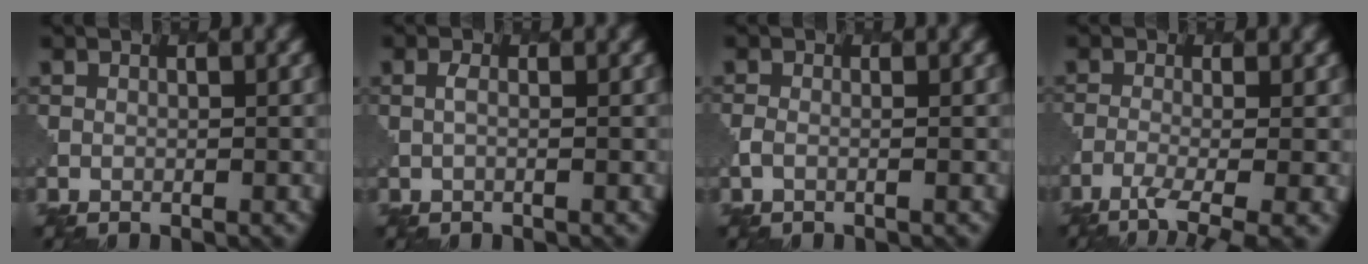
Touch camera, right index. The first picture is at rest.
{"total": 0.7, "force": [0.1, 0.1, 0.6], "torque": [-0.015, 0.001, 0.000]}
{"total": 0.7, "force": [-0.4, 0.3, 0.5], "torque": [-0.009, -0.001, -0.015]}
{"total": 4.1, "force": [-2.0, 1.1, 3.4], "torque": [-0.058, -0.005, -0.042]}